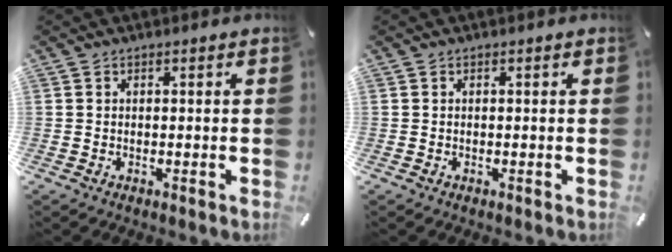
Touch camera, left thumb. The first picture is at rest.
{"total": 0.0}